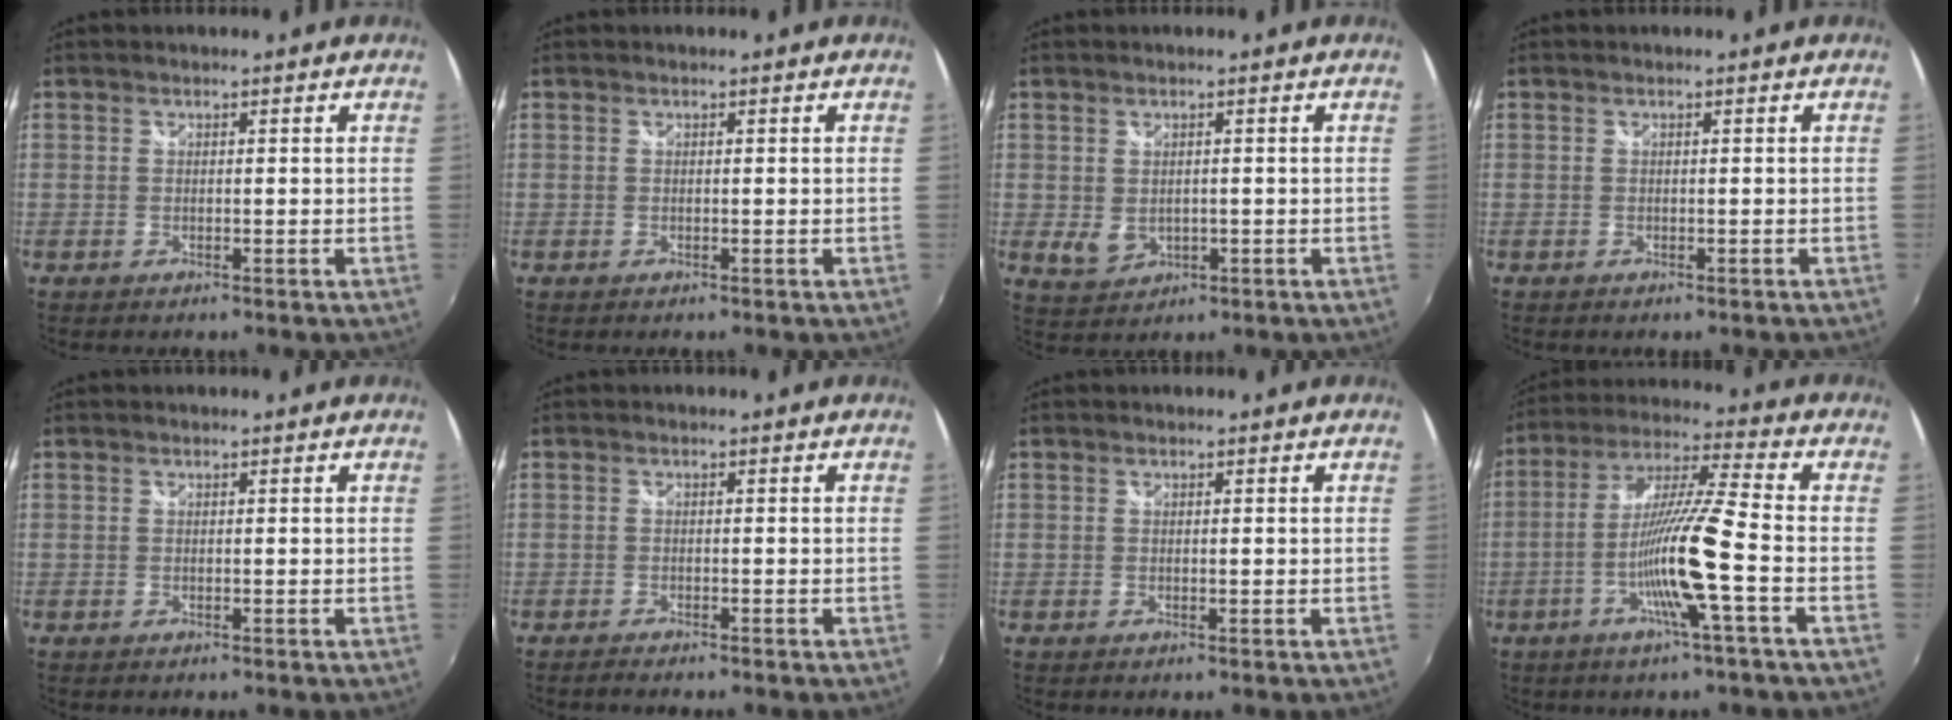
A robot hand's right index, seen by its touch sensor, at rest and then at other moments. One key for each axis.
{"total": 0.0}
{"total": 3.7, "fx": -0.1, "fy": 2.8, "fz": 2.3, "tx": -0.043, "ty": -0.005, "tz": 0.009}
{"total": 0.0}
{"total": 0.0}
{"total": 1.2, "fx": -1.1, "fy": -0.1, "fz": 0.4, "tx": -0.015, "ty": -0.009, "tz": -0.024}
{"total": 0.0}
{"total": 13.2, "fx": -4.7, "fy": -1.0, "fz": 12.3, "tx": -0.238, "ty": -0.003, "tz": -0.092}